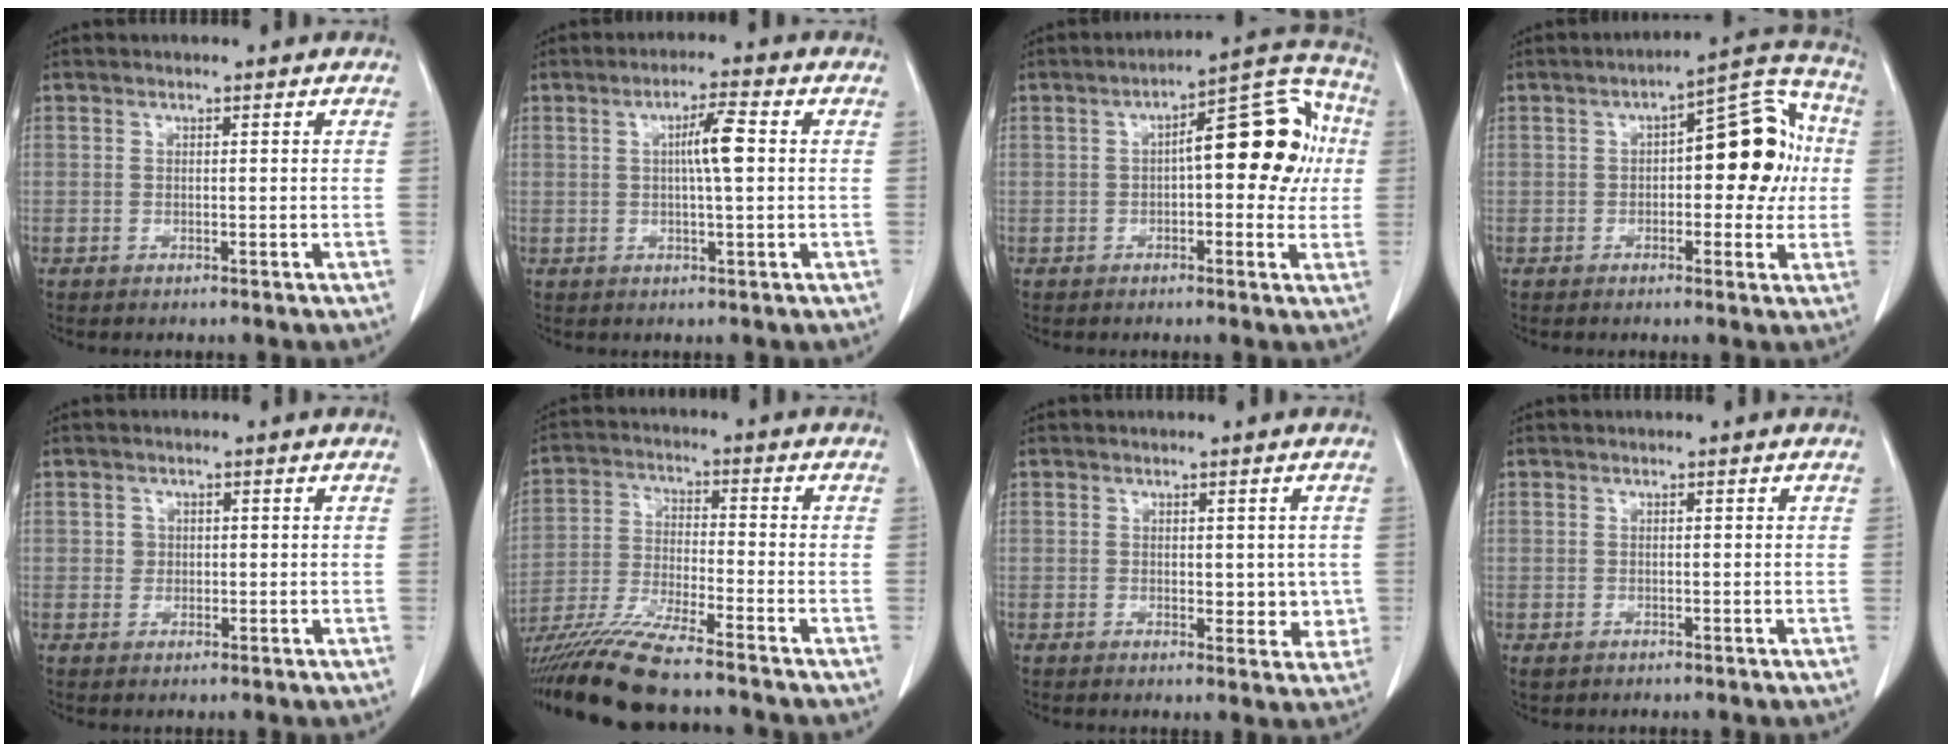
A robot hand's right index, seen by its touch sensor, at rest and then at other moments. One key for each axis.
{"total": 4.9, "fx": 0.6, "fy": 0.3, "fz": 4.8, "tx": -0.085, "ty": 0.005, "tz": 0.008}
{"total": 13.3, "fx": 1.5, "fy": 4.8, "fz": 12.4, "tx": -0.159, "ty": 0.049, "tz": 0.019}
{"total": 12.7, "fx": 1.0, "fy": 5.3, "fz": 11.5, "tx": -0.142, "ty": 0.045, "tz": 0.013}
{"total": 1.4, "fx": 0.3, "fy": 1.4, "fz": 0.3, "tx": 0.002, "ty": 0.004, "tz": 0.006}
{"total": 14.7, "fx": -12.5, "fy": 0.3, "fz": 7.8, "tx": -0.149, "ty": -0.034, "tz": -0.222}
{"total": 4.3, "fx": 0.1, "fy": 2.5, "fz": 3.5, "tx": -0.022, "ty": -0.005, "tz": 0.006}
{"total": 0.9, "fx": -0.4, "fy": 0.7, "fz": 0.3, "tx": -0.009, "ty": 0.002, "tz": -0.003}